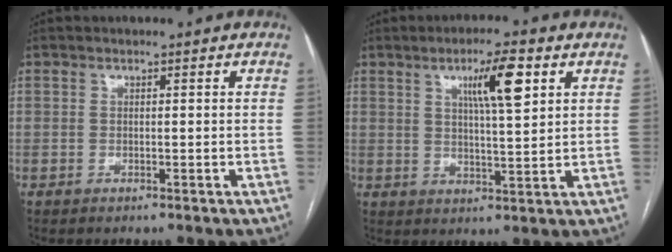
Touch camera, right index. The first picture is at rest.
{"total": 8.0, "force": [3.5, 0.9, 7.2], "torque": [-0.122, 0.006, 0.057]}